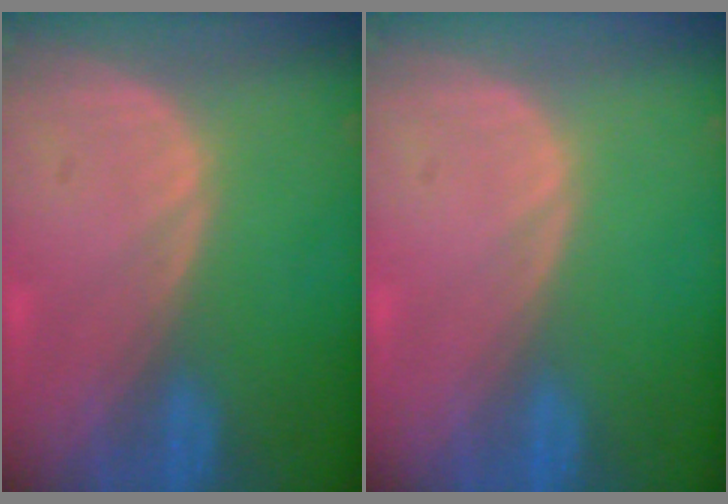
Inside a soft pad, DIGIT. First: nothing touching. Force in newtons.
{"total": 0.0}